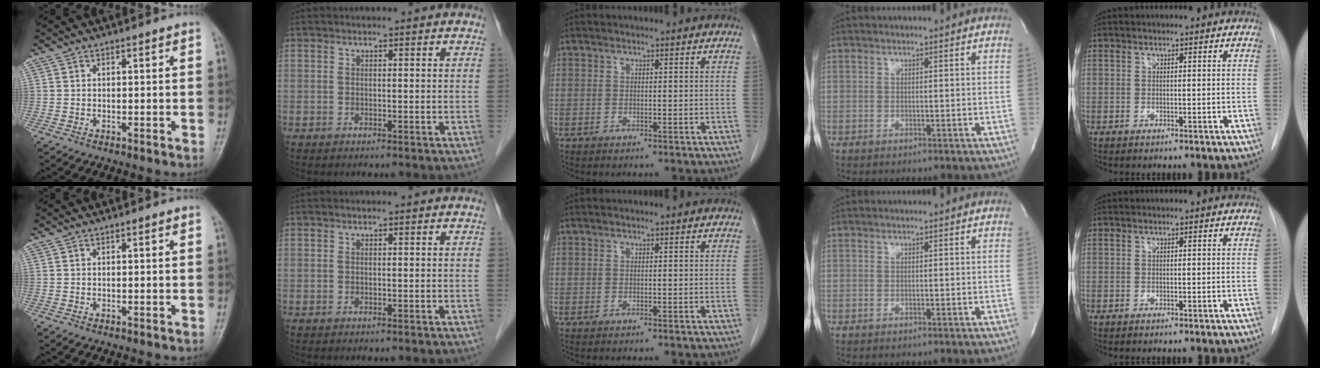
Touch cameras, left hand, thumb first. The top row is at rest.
{}